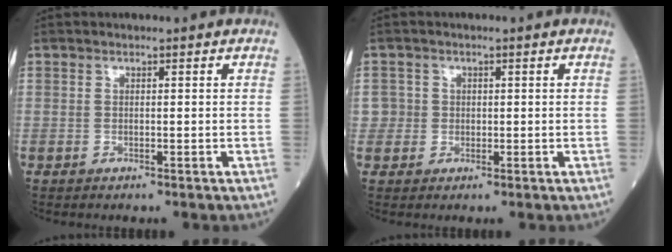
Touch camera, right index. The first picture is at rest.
{"total": 2.2, "force": [0.1, 2.2, -0.1], "torque": [0.017, 0.007, -0.002]}